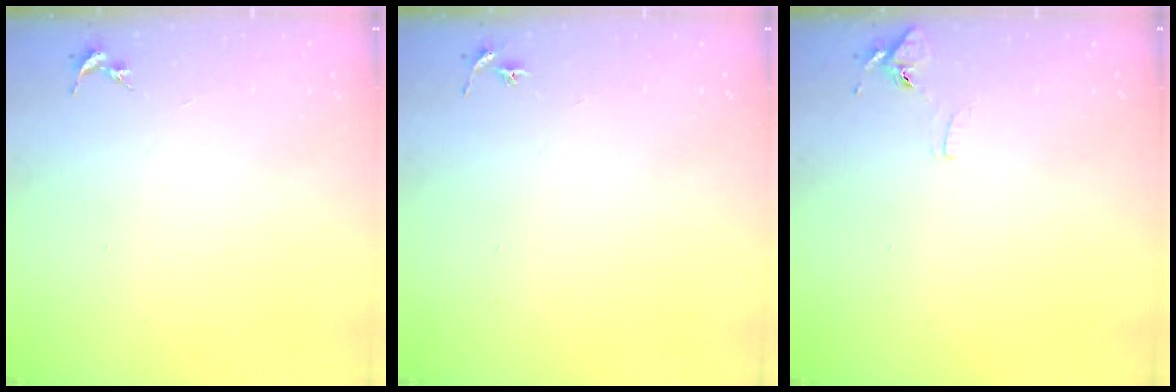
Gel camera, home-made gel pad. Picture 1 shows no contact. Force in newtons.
{"total": 3.0, "press": 3.0, "slide": 0.3}
{"total": 6.2, "press": 6.1, "slide": 0.6}